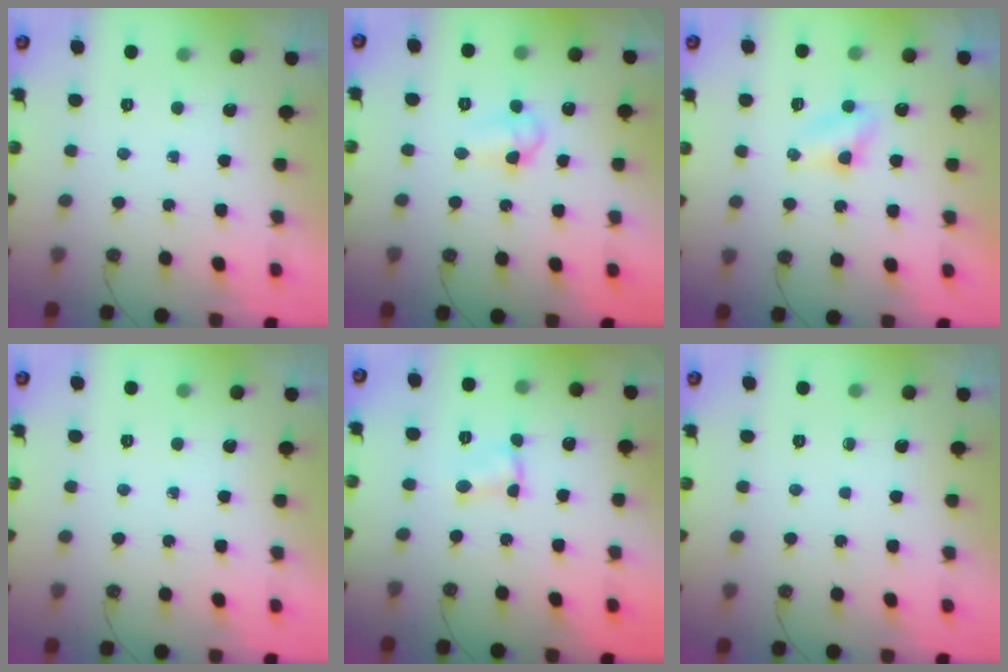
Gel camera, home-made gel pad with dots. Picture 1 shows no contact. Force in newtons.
{"total": 6.1, "press": 6.0, "slide": 1.0}
{"total": 5.2, "press": 5.2, "slide": 0.5}
{"total": 0.0}
{"total": 1.4, "press": 1.4, "slide": 0.2}
{"total": 0.0}